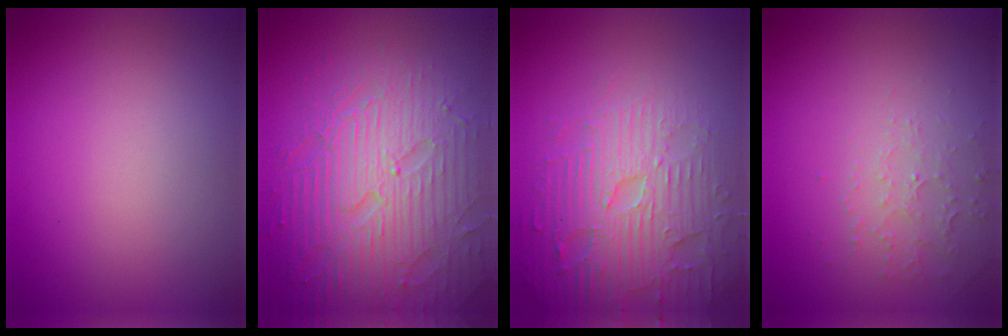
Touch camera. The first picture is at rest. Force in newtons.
{"total": 8.0, "press": 6.1, "slide": 5.2}
{"total": 5.1, "press": 5.0, "slide": 1.0}
{"total": 1.9, "press": 1.8, "slide": 0.6}